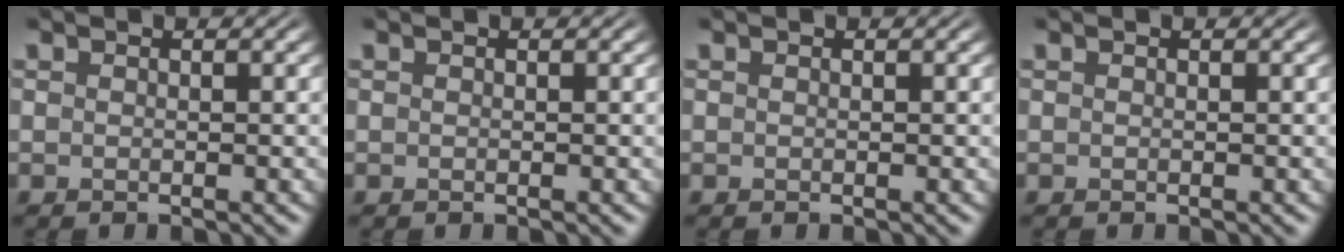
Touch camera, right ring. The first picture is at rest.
{"total": 0.0}
{"total": 0.0}
{"total": 0.0}